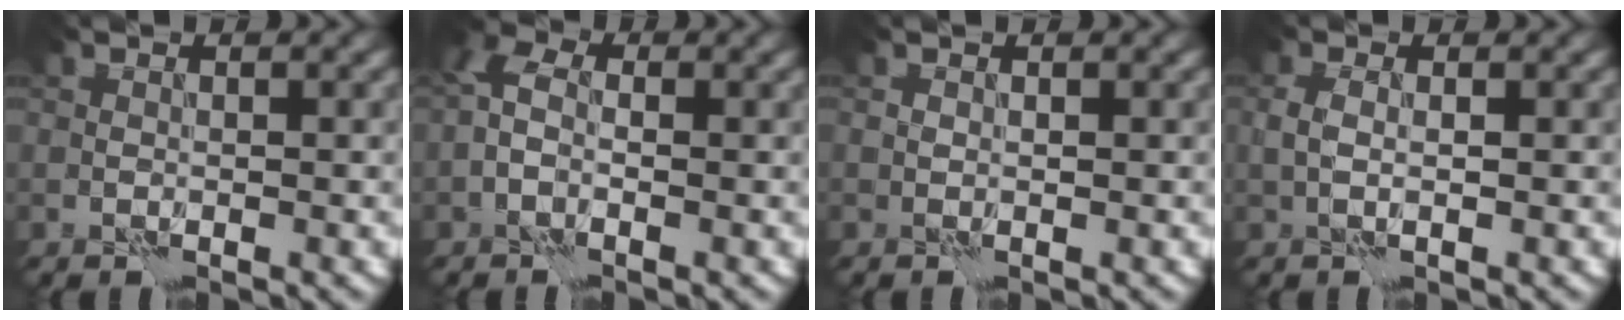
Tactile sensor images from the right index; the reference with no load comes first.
{"total": 2.3, "force": [-0.6, 1.5, 1.7], "torque": [-0.039, 0.010, -0.023]}
{"total": 0.0}
{"total": 1.4, "force": [0.2, 0.8, 1.2], "torque": [-0.029, 0.002, 0.002]}